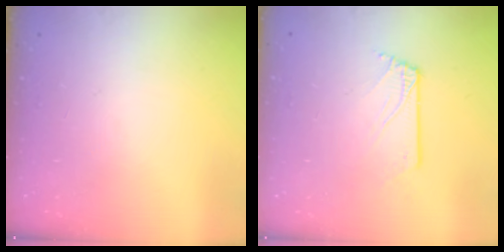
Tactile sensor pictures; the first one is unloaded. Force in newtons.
{"total": 1.0, "press": 1.0, "slide": 0.1}